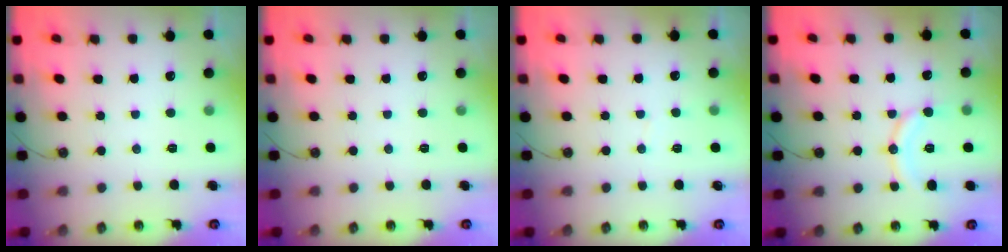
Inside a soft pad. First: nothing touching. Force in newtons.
{"total": 0.0}
{"total": 2.0, "press": 2.0, "slide": 0.1}
{"total": 10.9, "press": 10.8, "slide": 0.7}